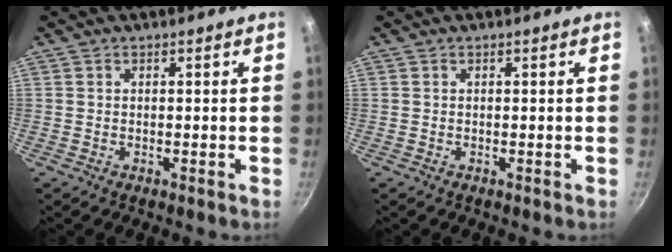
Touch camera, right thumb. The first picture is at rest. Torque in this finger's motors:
{"motor_torque": [0.00, 0.00, 0.00, 0.00, 0.00]}